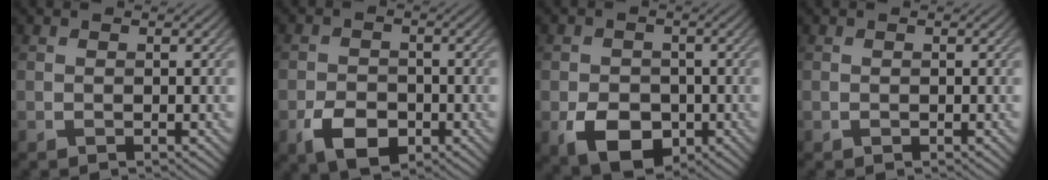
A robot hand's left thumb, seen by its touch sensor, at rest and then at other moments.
{"total": 5.3, "force": [-2.5, 3.4, 3.2], "torque": [-0.061, -0.011, -0.050]}
{"total": 6.5, "force": [-2.5, 4.8, 3.7], "torque": [-0.072, -0.015, -0.047]}
{"total": 0.0}